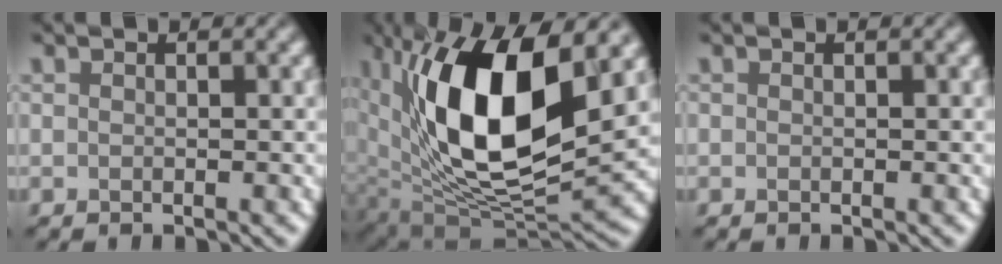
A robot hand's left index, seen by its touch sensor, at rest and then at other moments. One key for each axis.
{"total": 13.9, "fx": 3.7, "fy": 6.6, "fz": 11.6, "tx": -0.199, "ty": -0.017, "tz": 0.073}
{"total": 0.0}